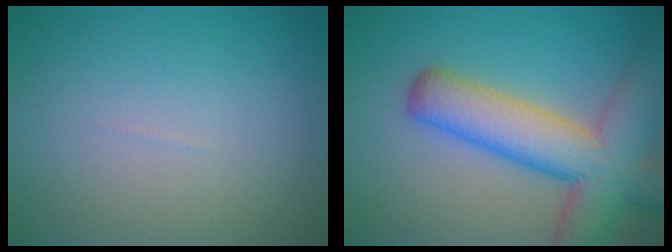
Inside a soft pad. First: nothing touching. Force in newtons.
{"total": 10.0, "press": 10.0, "slide": 0.7}